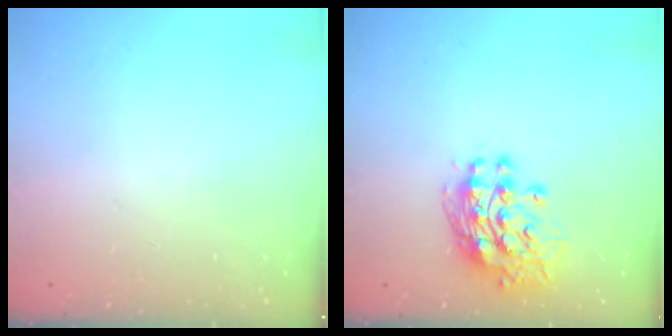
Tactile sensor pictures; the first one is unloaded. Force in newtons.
{"total": 12.7, "press": 12.6, "slide": 1.1}